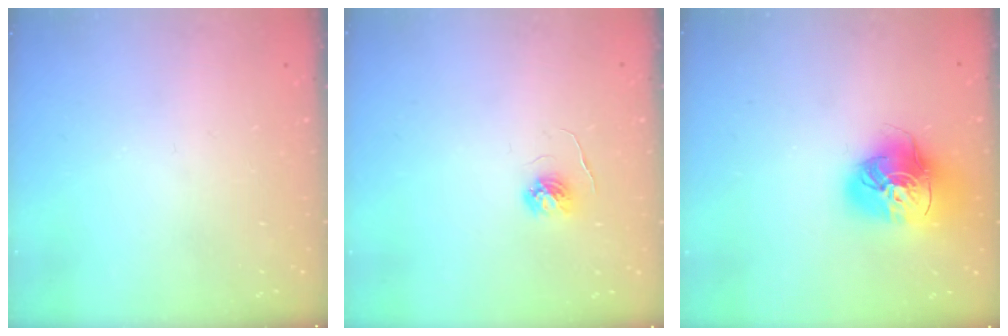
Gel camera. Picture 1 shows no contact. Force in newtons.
{"total": 4.4, "press": 4.4, "slide": 0.3}
{"total": 15.8, "press": 15.7, "slide": 1.6}